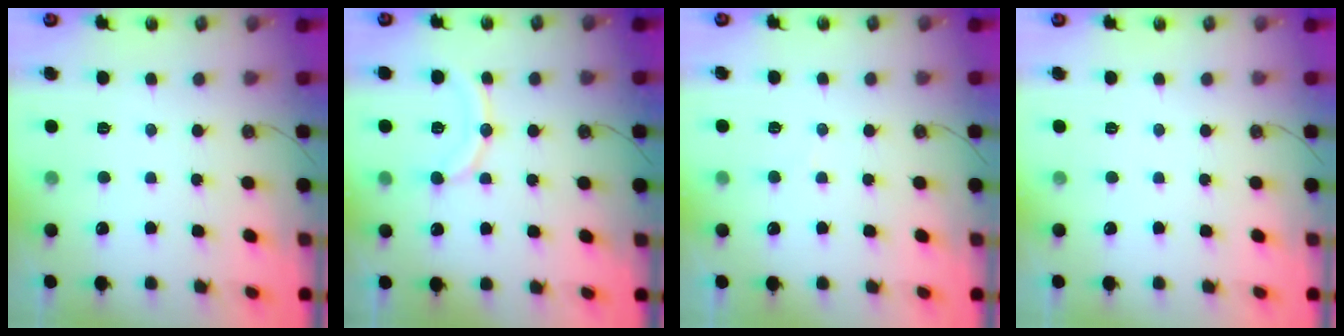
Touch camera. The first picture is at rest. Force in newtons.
{"total": 11.3, "press": 11.0, "slide": 2.3}
{"total": 4.4, "press": 4.4, "slide": 0.5}
{"total": 0.0}